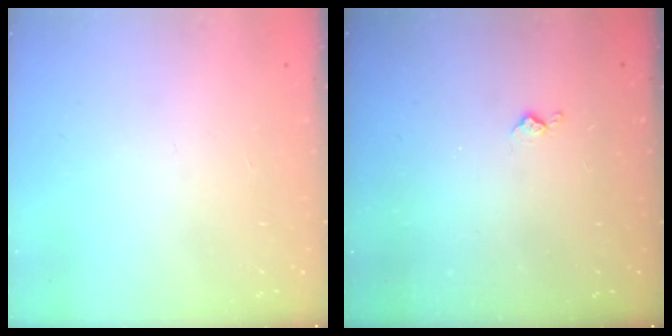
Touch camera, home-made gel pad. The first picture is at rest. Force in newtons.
{"total": 3.6, "press": 3.6, "slide": 0.5}